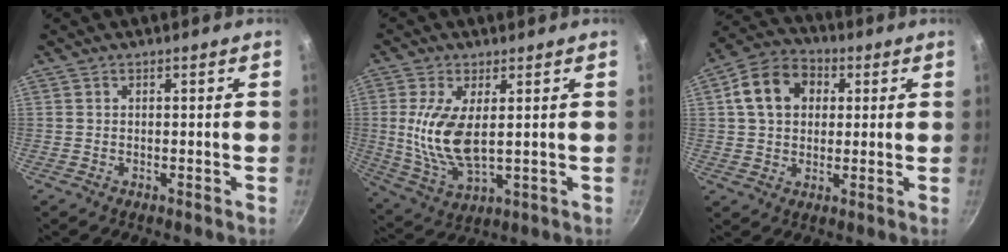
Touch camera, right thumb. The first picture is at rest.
{"total": 11.4, "force": [1.4, 5.1, 10.1], "torque": [-0.207, -0.015, 0.036]}
{"total": 11.4, "force": [2.7, 8.9, 6.7], "torque": [-0.089, 0.018, 0.030]}